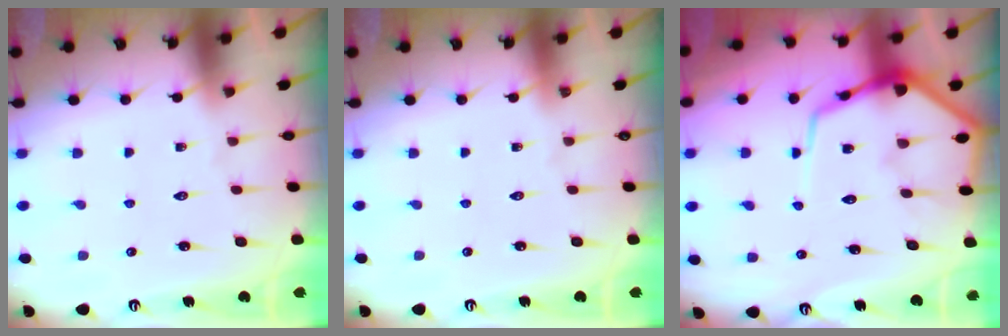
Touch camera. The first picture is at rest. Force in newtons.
{"total": 0.0}
{"total": 10.9, "press": 10.9, "slide": 1.1}